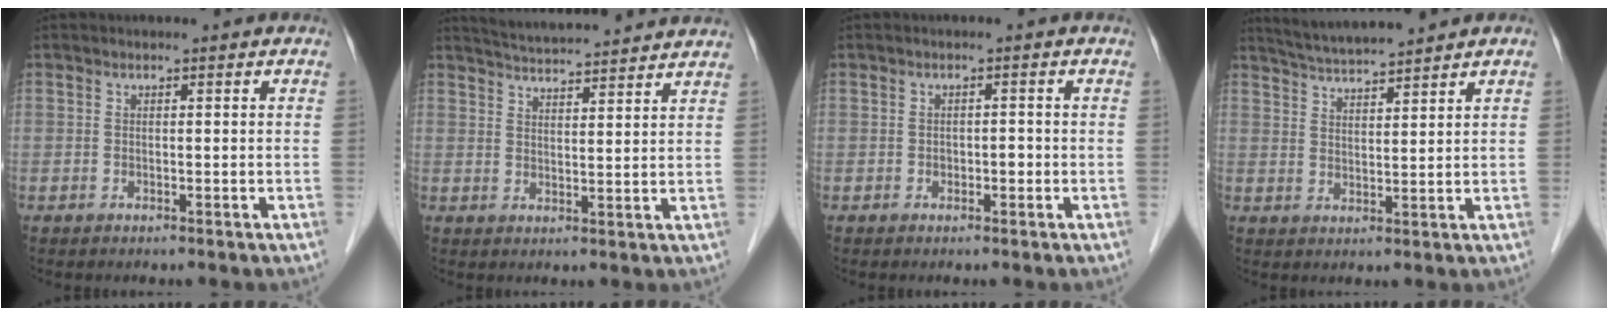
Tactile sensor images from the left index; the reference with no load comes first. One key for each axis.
{"total": 12.4, "fx": 11.7, "fy": 0.4, "fz": 4.1, "tx": -0.073, "ty": 0.025, "tz": 0.161}
{"total": 1.2, "fx": -0.4, "fy": 0.8, "fz": 0.8, "tx": -0.011, "ty": 0.003, "tz": -0.006}
{"total": 7.4, "fx": 6.9, "fy": -0.4, "fz": 2.5, "tx": -0.052, "ty": 0.023, "tz": 0.122}